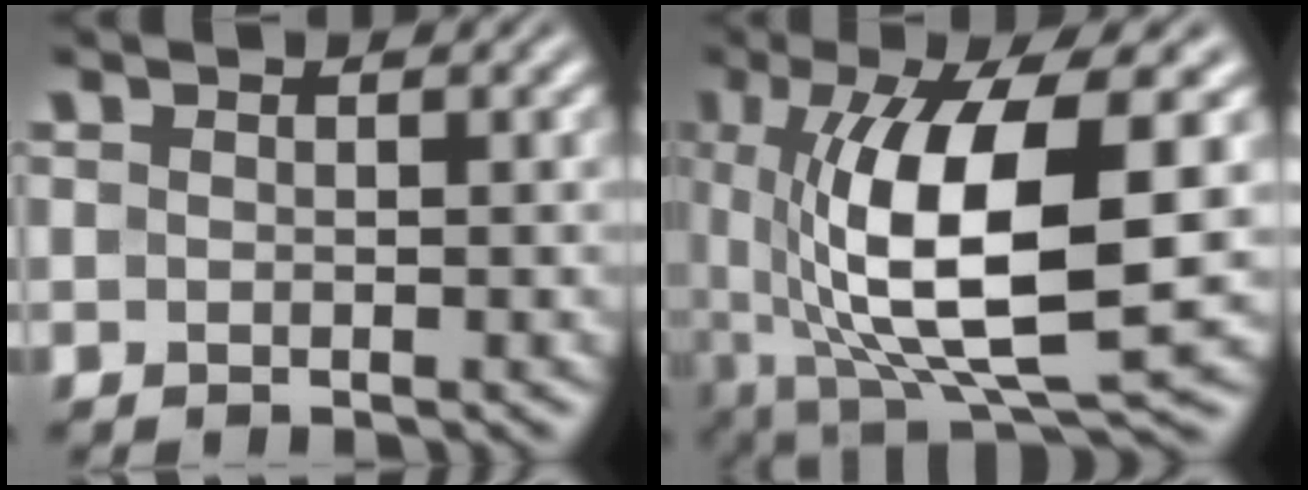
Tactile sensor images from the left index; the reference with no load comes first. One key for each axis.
{"total": 12.1, "fx": 0.7, "fy": 4.0, "fz": 11.5, "tx": -0.210, "ty": -0.011, "tz": 0.019}